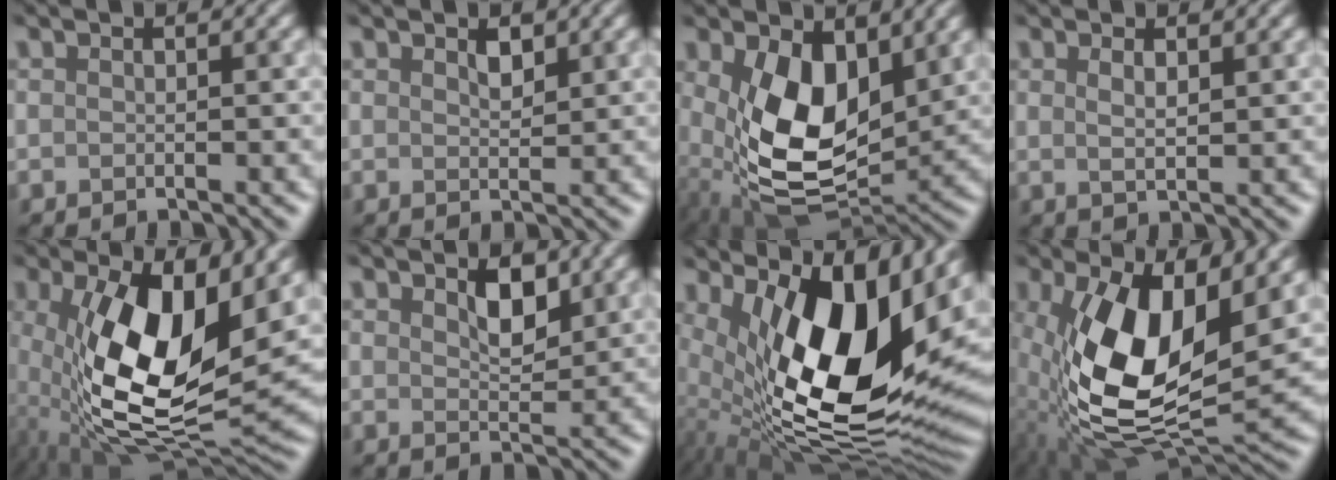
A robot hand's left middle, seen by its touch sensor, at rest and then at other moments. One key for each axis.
{"total": 1.1, "fx": 1.0, "fy": -0.3, "fz": -0.2, "tx": -0.006, "ty": -0.001, "tz": 0.020}
{"total": 9.4, "fx": 1.6, "fy": 5.6, "fz": 7.4, "tx": -0.156, "ty": -0.020, "tz": 0.040}
{"total": 0.9, "fx": 0.7, "fy": -0.2, "fz": 0.6, "tx": -0.019, "ty": -0.002, "tz": 0.015}
{"total": 12.0, "fx": 0.7, "fy": 5.5, "fz": 10.7, "tx": -0.207, "ty": -0.024, "tz": 0.016}
{"total": 1.9, "fx": 1.5, "fy": 0.5, "fz": 0.9, "tx": -0.024, "ty": -0.002, "tz": 0.031}
{"total": 14.8, "fx": 3.1, "fy": 6.4, "fz": 13.0, "tx": -0.233, "ty": -0.022, "tz": 0.057}
{"total": 11.7, "fx": 1.1, "fy": 5.7, "fz": 10.1, "tx": -0.213, "ty": -0.020, "tz": 0.022}